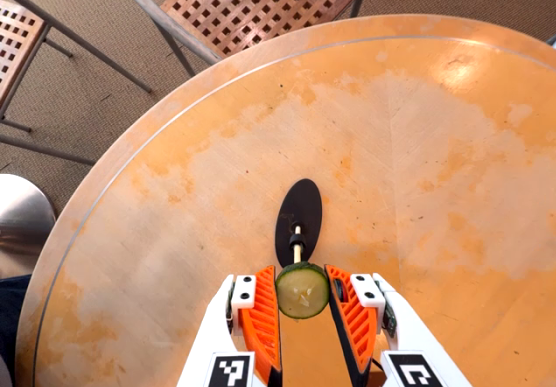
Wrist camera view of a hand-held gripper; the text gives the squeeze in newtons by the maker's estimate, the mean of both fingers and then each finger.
{"total": 8.0, "left": 7.7, "right": 8.2}